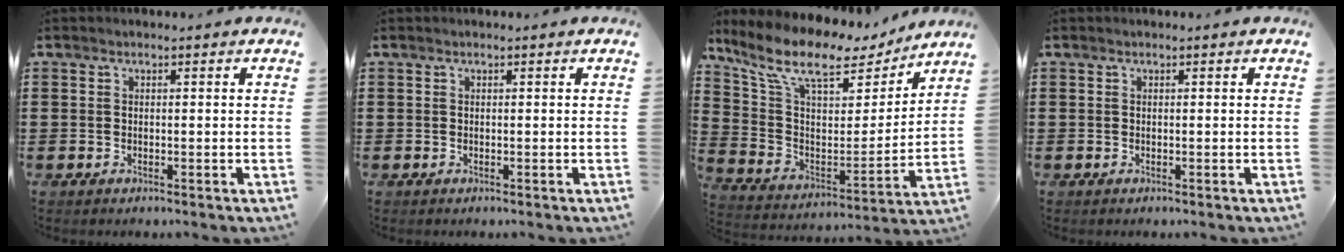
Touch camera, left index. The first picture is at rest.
{"total": 0.0}
{"total": 10.6, "force": [7.5, 3.8, 6.5], "torque": [-0.150, -0.043, 0.126]}
{"total": 0.0}